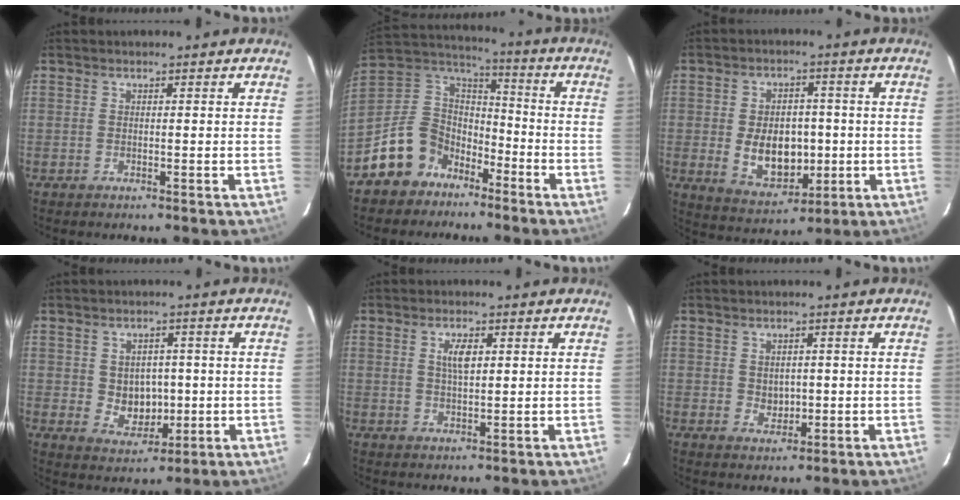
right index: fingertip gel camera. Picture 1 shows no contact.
{"total": 13.4, "force": [-8.7, 9.5, 3.7], "torque": [-0.102, 0.042, -0.149]}
{"total": 10.8, "force": [-1.1, 7.1, 8.0], "torque": [-0.156, -0.001, 0.001]}
{"total": 6.5, "force": [0.0, 5.5, 3.6], "torque": [-0.065, 0.005, 0.016]}
{"total": 3.6, "force": [1.2, 1.4, 3.0], "torque": [-0.055, 0.002, 0.021]}
{"total": 3.1, "force": [0.2, 2.5, 1.8], "torque": [-0.027, 0.002, 0.009]}